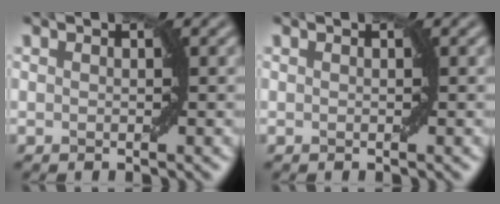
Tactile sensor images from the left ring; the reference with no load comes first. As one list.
[{"total": 0.0}]